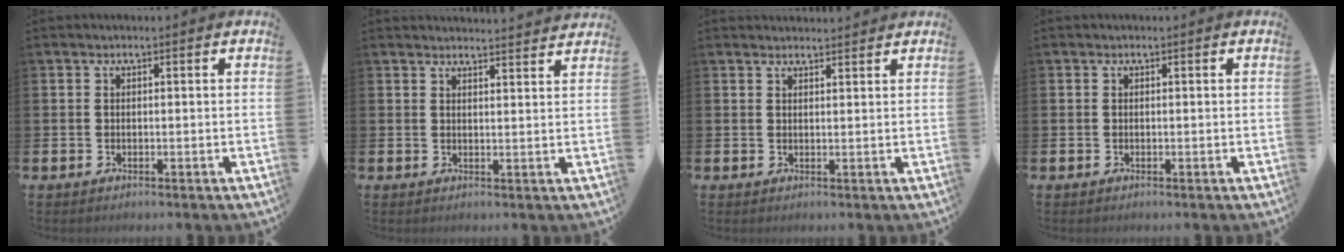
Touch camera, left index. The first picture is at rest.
{"total": 2.7, "force": [2.7, -0.3, -0.1], "torque": [0.010, -0.023, 0.046]}
{"total": 1.8, "force": [1.8, 0.2, 0.0], "torque": [0.009, -0.011, 0.031]}
{"total": 0.0}